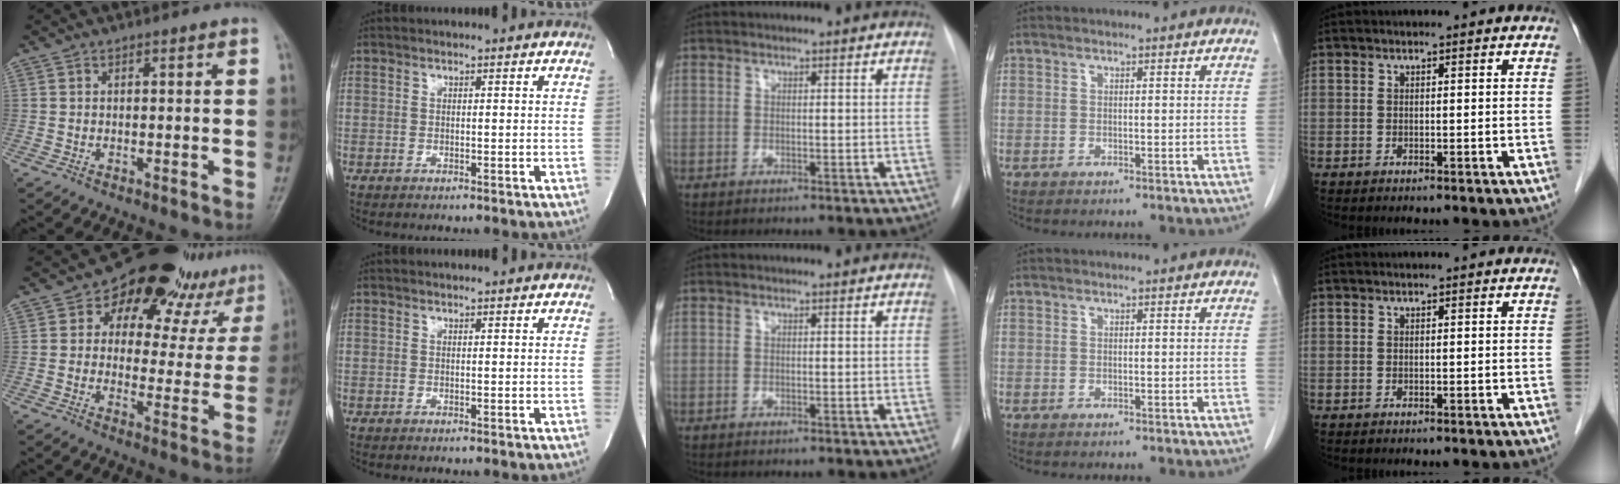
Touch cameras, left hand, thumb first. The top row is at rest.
{"thumb": {"total": 21.0, "force": [13.5, 11.4, 11.3], "torque": [-0.106, -0.027, 0.166]}, "index": {"total": 1.0, "force": [1.0, 0.0, 0.1], "torque": [-0.003, 0.009, 0.009]}}